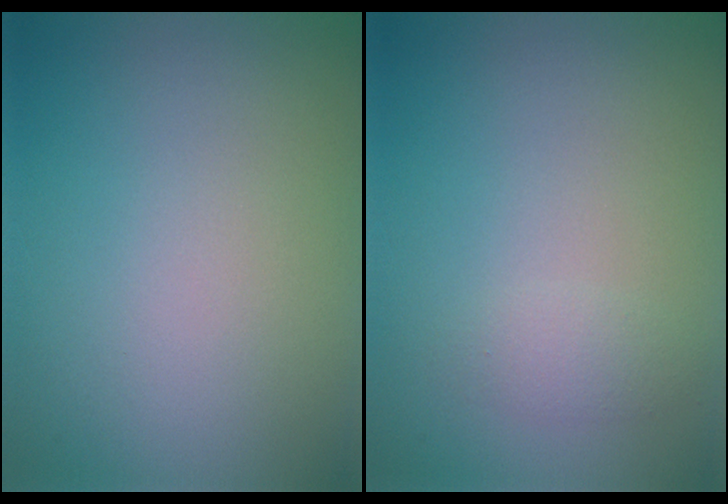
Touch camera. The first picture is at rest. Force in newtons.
{"total": 1.1, "press": 1.1, "slide": 0.0}